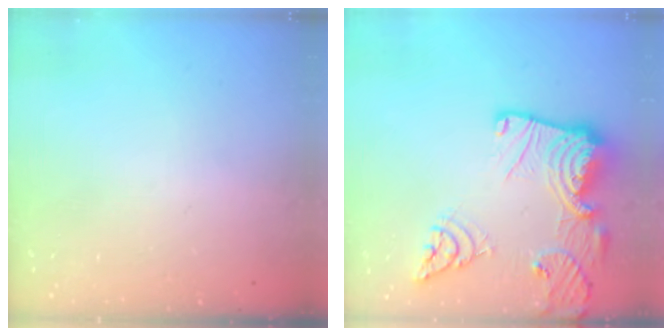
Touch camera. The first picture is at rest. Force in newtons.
{"total": 22.7, "press": 22.6, "slide": 2.4}